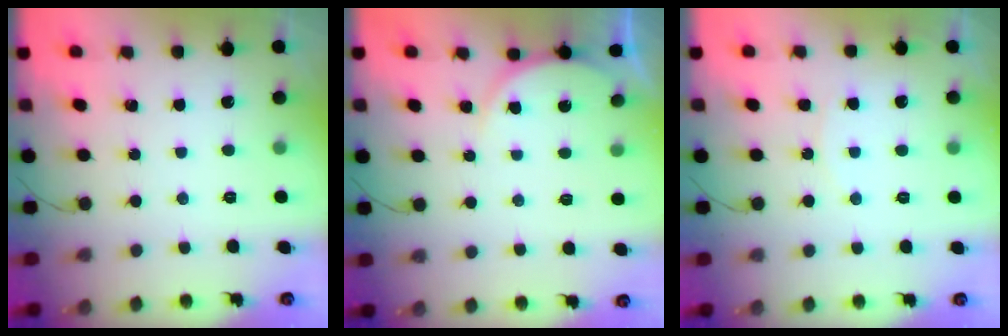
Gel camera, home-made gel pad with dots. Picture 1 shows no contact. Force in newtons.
{"total": 5.5, "press": 5.5, "slide": 0.3}
{"total": 3.9, "press": 3.9, "slide": 0.5}